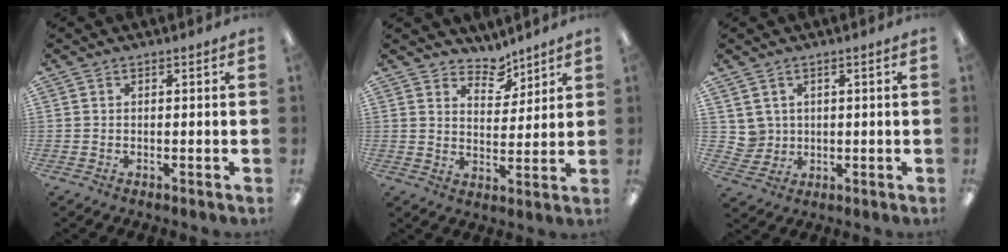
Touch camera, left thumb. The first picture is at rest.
{"total": 6.2, "force": [5.4, 2.9, 1.0], "torque": [-0.007, -0.040, 0.096]}
{"total": 4.2, "force": [2.4, 3.5, -0.1], "torque": [-0.015, -0.002, 0.047]}